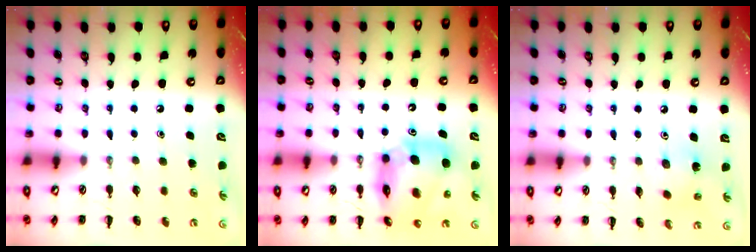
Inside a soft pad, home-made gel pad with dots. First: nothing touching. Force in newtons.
{"total": 13.6, "press": 13.1, "slide": 3.9}
{"total": 1.8, "press": 1.7, "slide": 0.5}